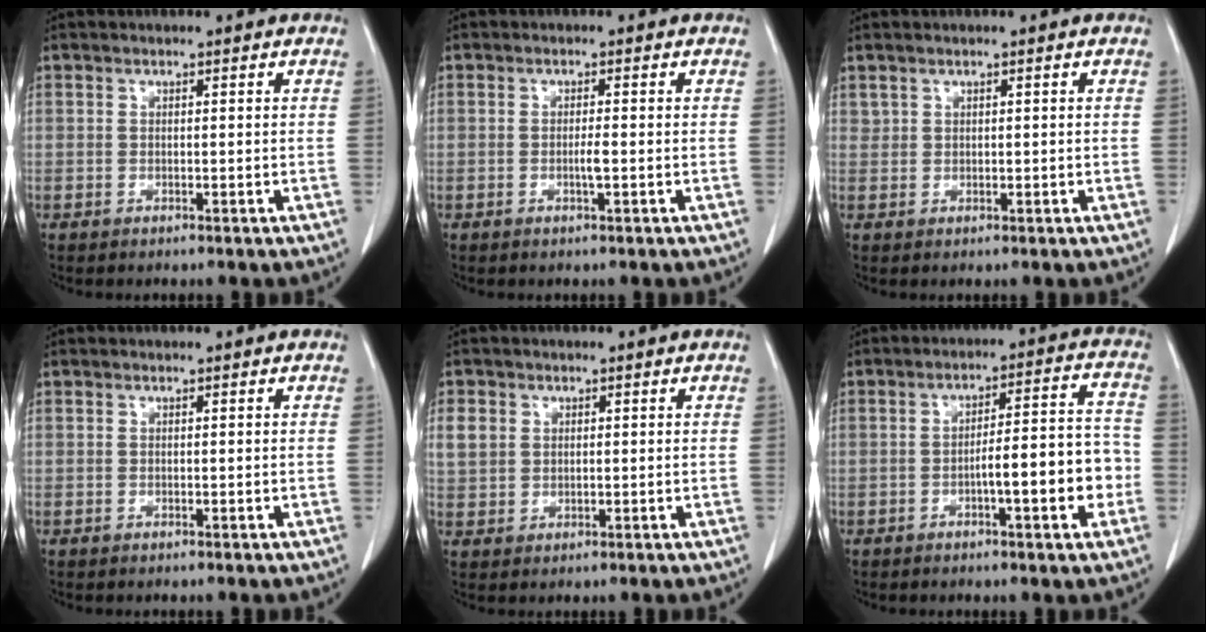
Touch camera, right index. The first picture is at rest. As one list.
[{"total": 1.5, "force": [-0.4, 0.0, 1.4], "torque": [-0.030, -0.001, -0.006]}, {"total": 0.9, "force": [0.7, 0.6, 0.1], "torque": [0.003, 0.004, 0.016]}, {"total": 0.0}, {"total": 5.1, "force": [1.6, 4.5, 2.0], "torque": [-0.052, 0.011, 0.039]}, {"total": 10.0, "force": [-2.9, 1.7, 9.4], "torque": [-0.136, 0.026, -0.038]}]